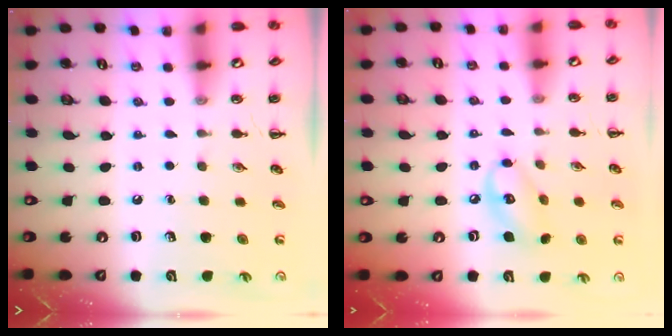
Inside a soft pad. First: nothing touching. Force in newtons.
{"total": 8.8, "press": 8.6, "slide": 1.4}